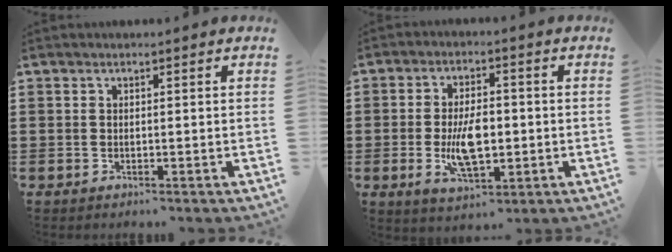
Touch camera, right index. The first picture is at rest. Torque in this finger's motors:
{"motor_torque": [0.41, -0.25, 0.31, 0.21]}